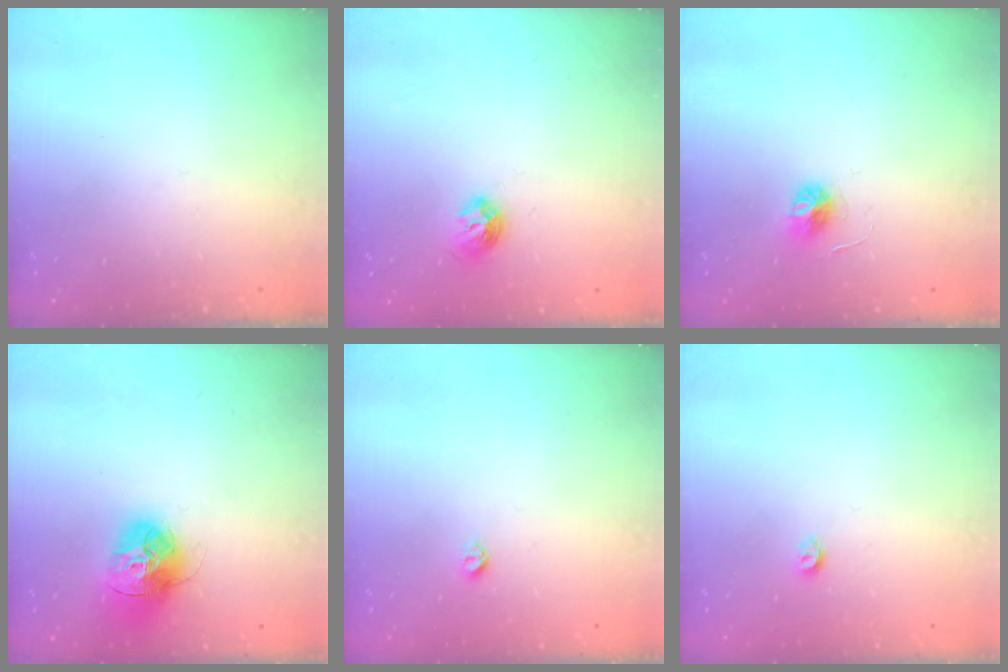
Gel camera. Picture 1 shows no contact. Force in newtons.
{"total": 7.0, "press": 6.9, "slide": 0.7}
{"total": 5.2, "press": 5.2, "slide": 0.6}
{"total": 14.5, "press": 14.4, "slide": 1.4}
{"total": 3.3, "press": 3.3, "slide": 0.5}
{"total": 3.2, "press": 3.2, "slide": 0.5}